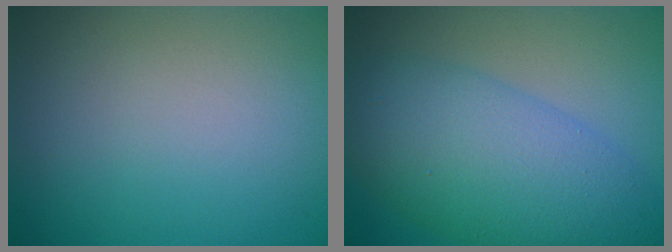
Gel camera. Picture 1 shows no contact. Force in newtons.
{"total": 8.5, "press": 8.5, "slide": 0.2}